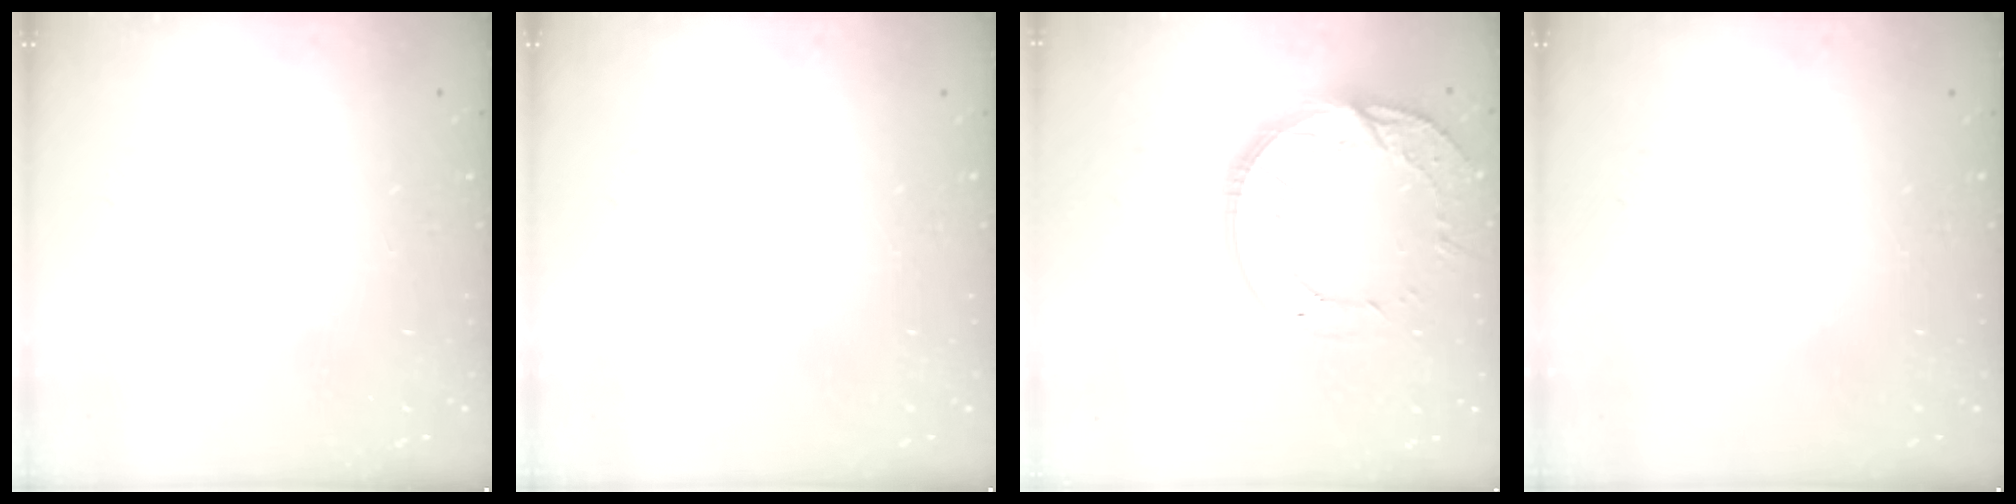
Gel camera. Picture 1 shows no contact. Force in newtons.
{"total": 0.0}
{"total": 15.8, "press": 15.8, "slide": 1.3}
{"total": 0.0}